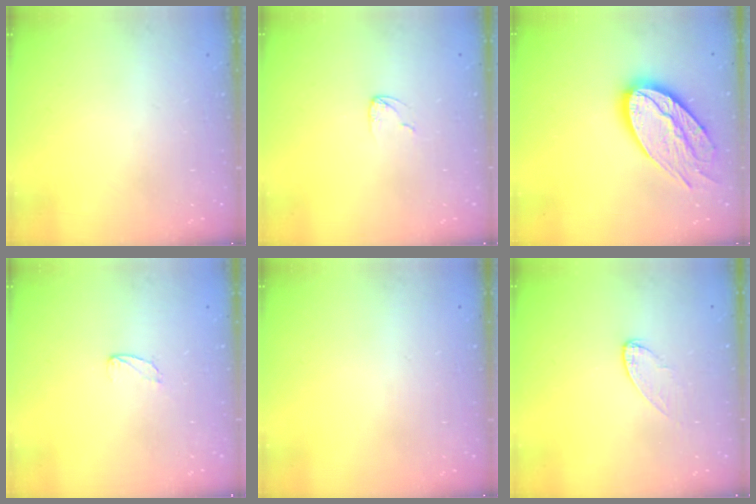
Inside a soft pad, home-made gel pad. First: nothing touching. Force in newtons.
{"total": 2.9, "press": 2.9, "slide": 0.3}
{"total": 19.7, "press": 19.6, "slide": 2.0}
{"total": 4.1, "press": 4.1, "slide": 0.4}
{"total": 0.0}
{"total": 5.3, "press": 5.2, "slide": 0.4}